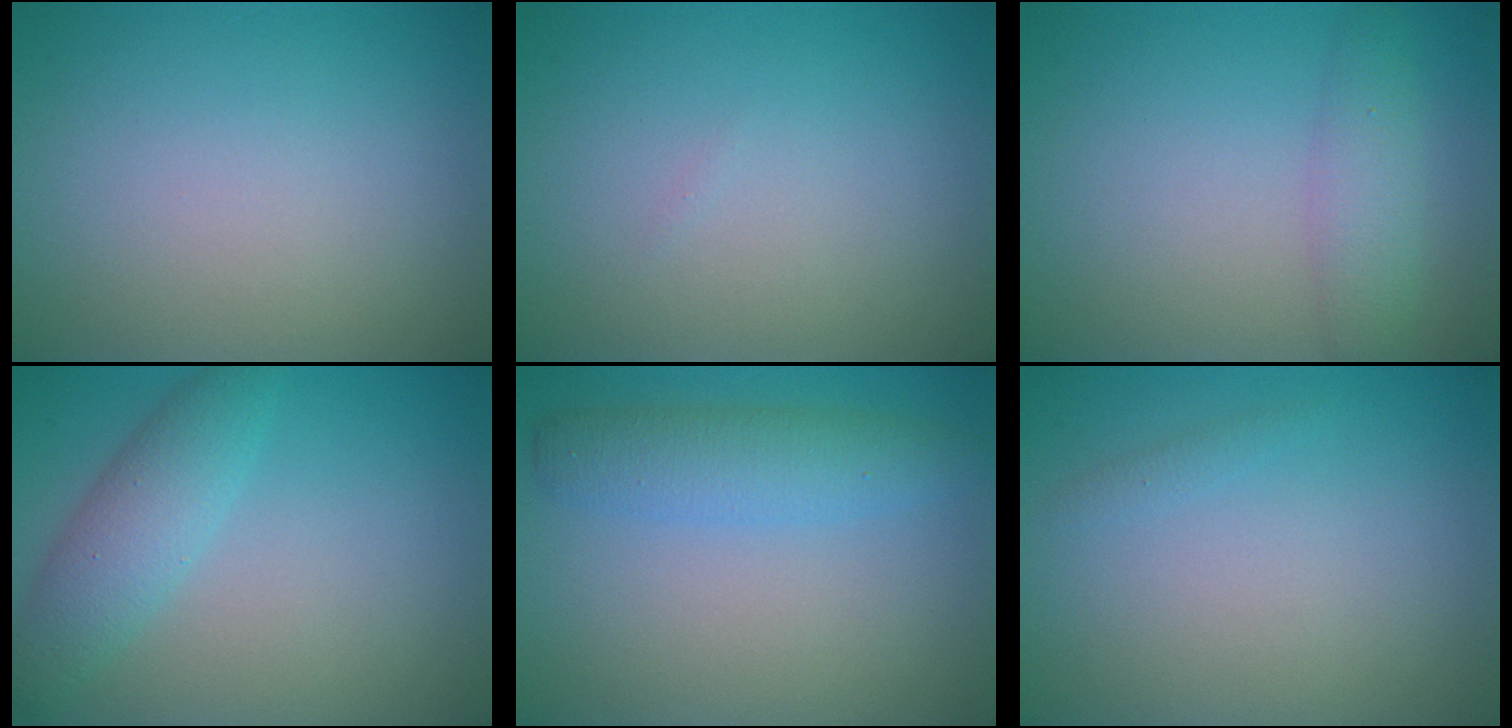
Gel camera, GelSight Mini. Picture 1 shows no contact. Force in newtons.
{"total": 0.0}
{"total": 2.8, "press": 2.8, "slide": 0.1}
{"total": 3.7, "press": 3.7, "slide": 0.2}
{"total": 3.5, "press": 3.5, "slide": 0.1}
{"total": 0.6, "press": 0.6, "slide": 0.0}